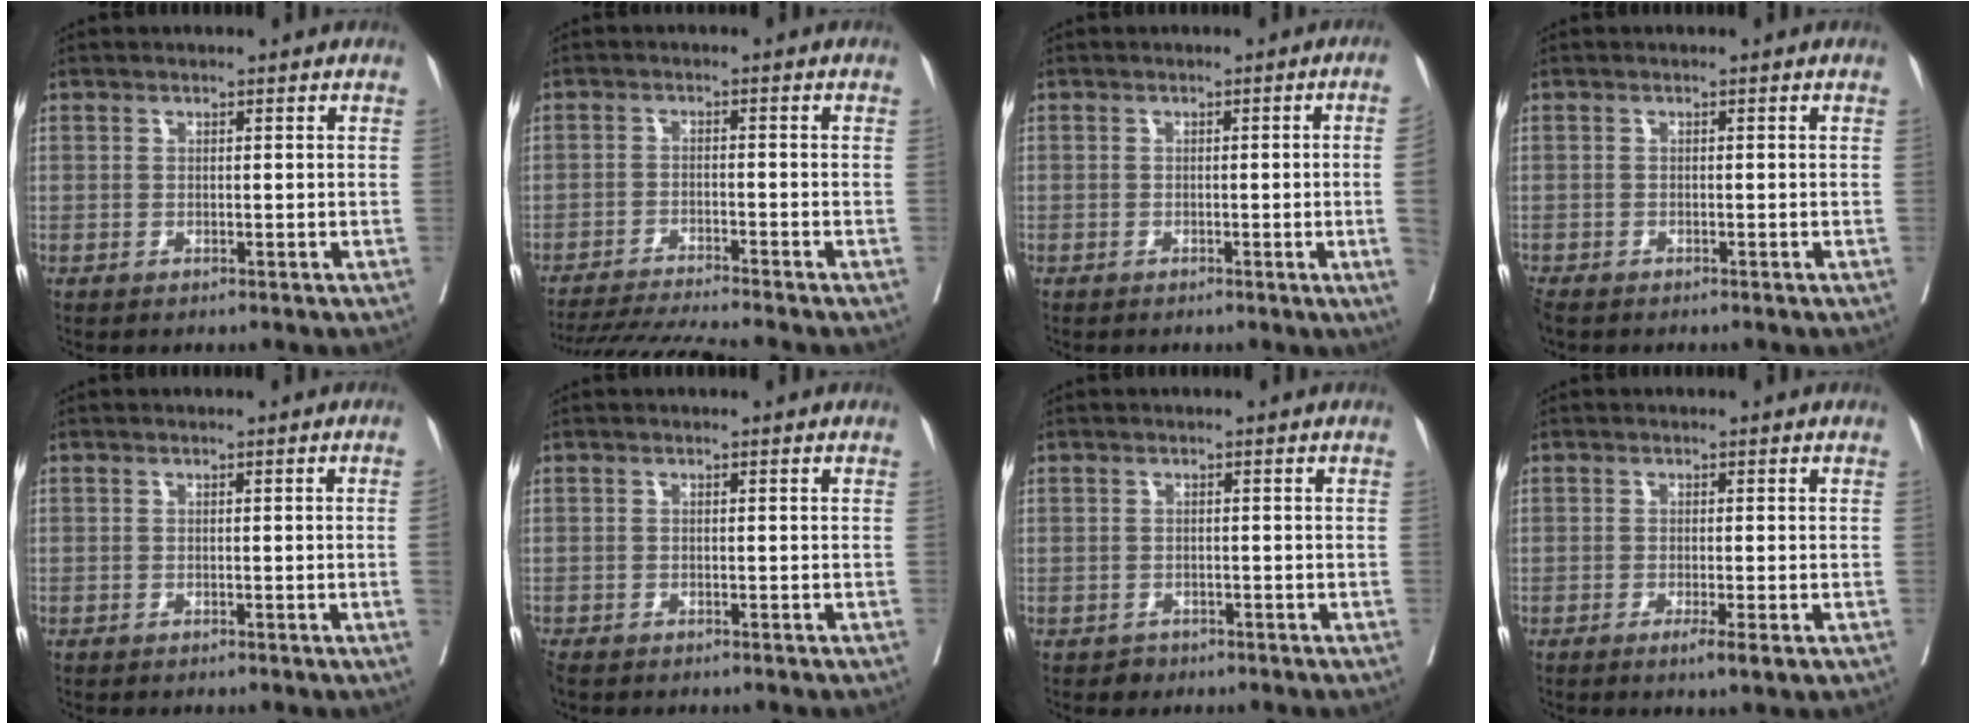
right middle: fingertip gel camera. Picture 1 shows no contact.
{"total": 8.7, "force": [-8.1, -1.8, 2.6], "torque": [-0.034, -0.013, -0.138]}
{"total": 4.3, "force": [-0.7, -1.6, 3.9], "torque": [-0.041, -0.007, -0.010]}
{"total": 2.0, "force": [-1.8, 0.7, 0.8], "torque": [-0.020, -0.008, -0.033]}
{"total": 1.3, "force": [-0.2, -0.5, 1.1], "torque": [-0.008, 0.000, -0.003]}
{"total": 1.5, "force": [-1.3, 0.5, 0.5], "torque": [-0.016, -0.006, -0.024]}
{"total": 1.2, "force": [-0.8, 0.8, 0.0], "torque": [0.000, 0.003, -0.014]}
{"total": 2.7, "force": [-1.3, 0.1, 2.4], "torque": [-0.034, -0.007, -0.020]}